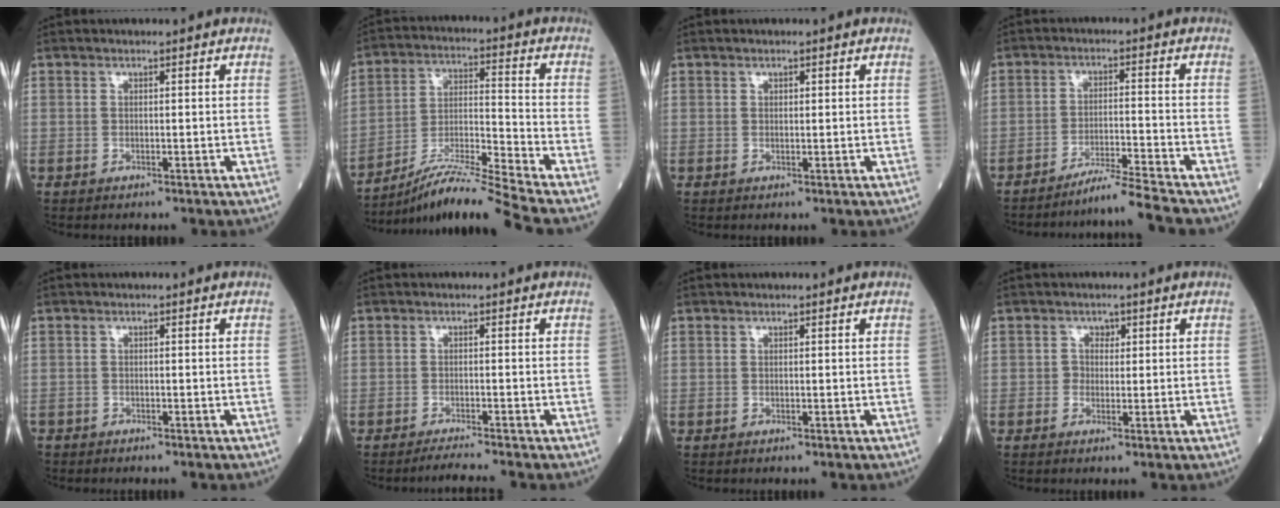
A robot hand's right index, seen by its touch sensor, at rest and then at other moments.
{"total": 12.8, "force": [-11.3, -3.2, 5.1], "torque": [-0.095, -0.003, -0.203]}
{"total": 0.6, "force": [0.3, 0.3, 0.4], "torque": [-0.007, -0.003, 0.006]}
{"total": 6.8, "force": [-6.2, -2.0, 2.0], "torque": [-0.030, -0.016, -0.109]}
{"total": 1.2, "force": [-1.1, 0.6, 0.1], "torque": [-0.011, -0.001, -0.021]}
{"total": 2.9, "force": [-2.6, -1.2, 0.6], "torque": [-0.020, -0.015, -0.047]}
{"total": 0.0}
{"total": 1.5, "force": [0.2, 1.4, 0.4], "torque": [0.002, 0.003, -0.001]}